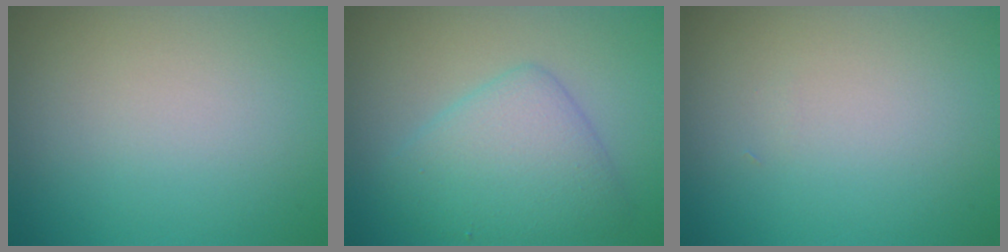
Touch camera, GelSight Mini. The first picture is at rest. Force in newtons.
{"total": 5.1, "press": 5.1, "slide": 0.2}
{"total": 0.0}